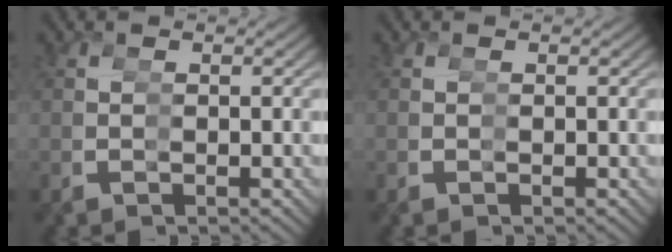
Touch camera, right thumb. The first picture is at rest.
{"total": 0.0}